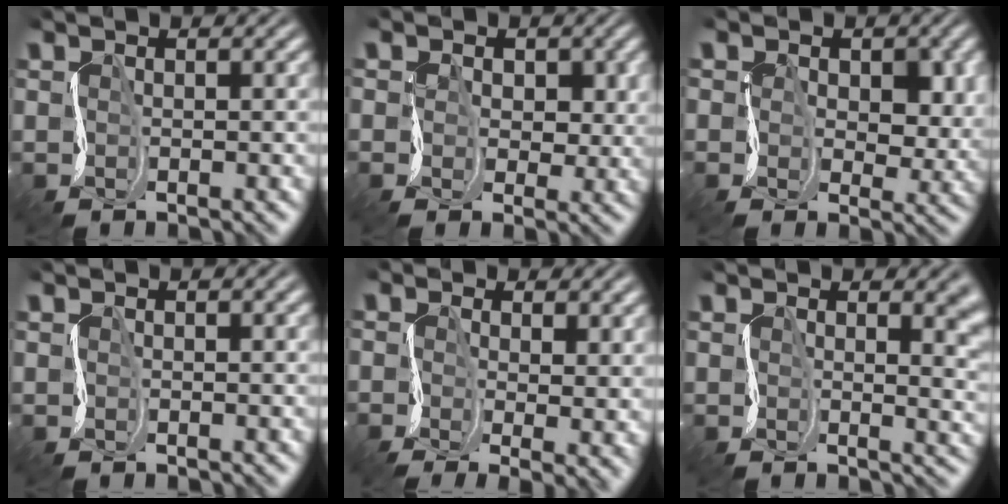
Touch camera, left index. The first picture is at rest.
{"total": 1.2, "force": [0.2, 1.2, -0.4], "torque": [0.003, -0.017, 0.000]}
{"total": 2.3, "force": [0.5, 1.8, 1.2], "torque": [-0.021, -0.018, -0.001]}
{"total": 0.5, "force": [0.2, 0.2, 0.4], "torque": [-0.010, 0.005, 0.000]}
{"total": 0.9, "force": [-0.5, -0.5, 0.6], "torque": [-0.003, -0.014, -0.016]}
{"total": 5.1, "force": [2.3, 2.0, 4.1], "torque": [-0.035, 0.002, 0.029]}